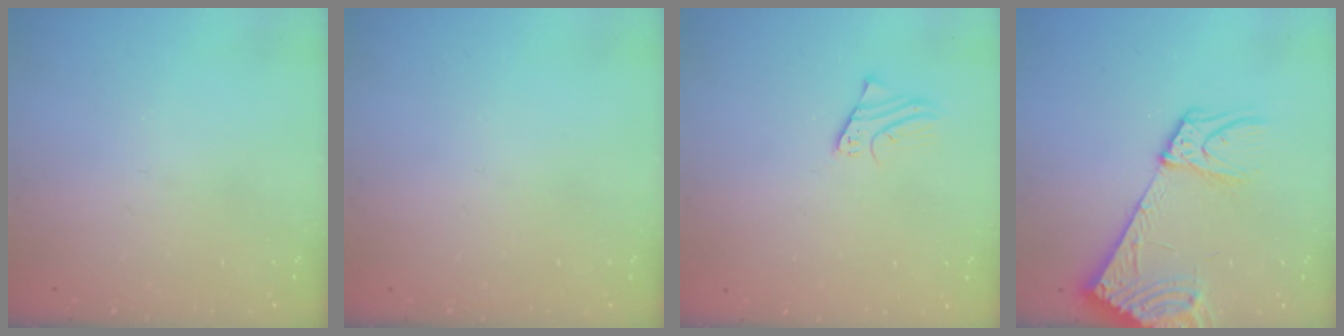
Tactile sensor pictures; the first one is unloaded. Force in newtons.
{"total": 0.0}
{"total": 2.0, "press": 2.0, "slide": 0.1}
{"total": 12.8, "press": 12.5, "slide": 3.0}